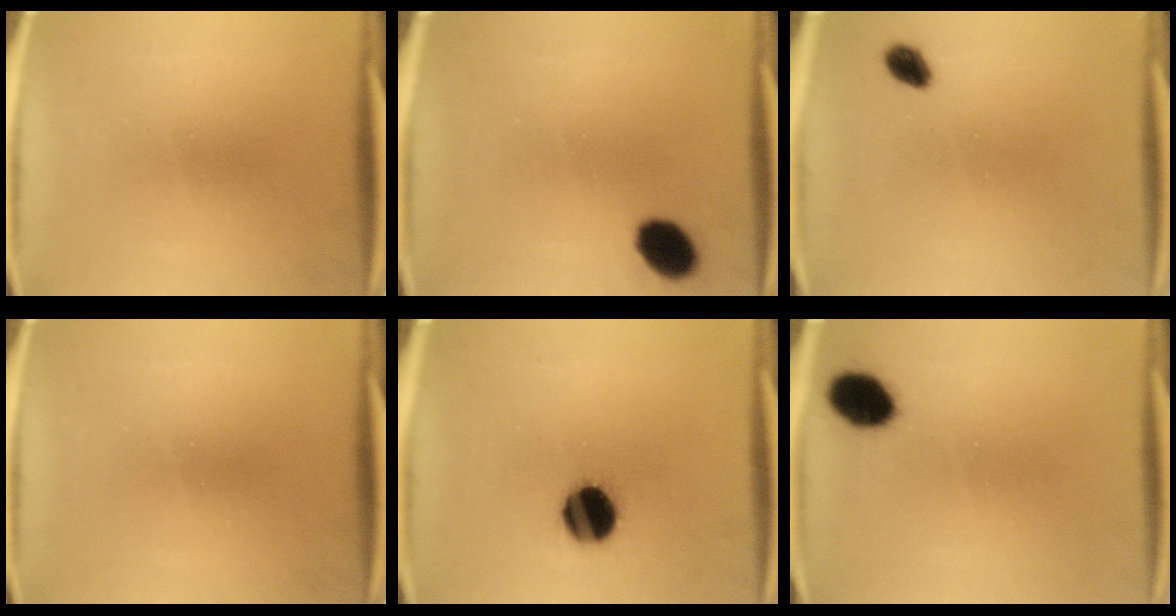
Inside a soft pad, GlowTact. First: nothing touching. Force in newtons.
{"total": 7.3}
{"total": 2.8}
{"total": 0.0}
{"total": 11.9}
{"total": 7.5}